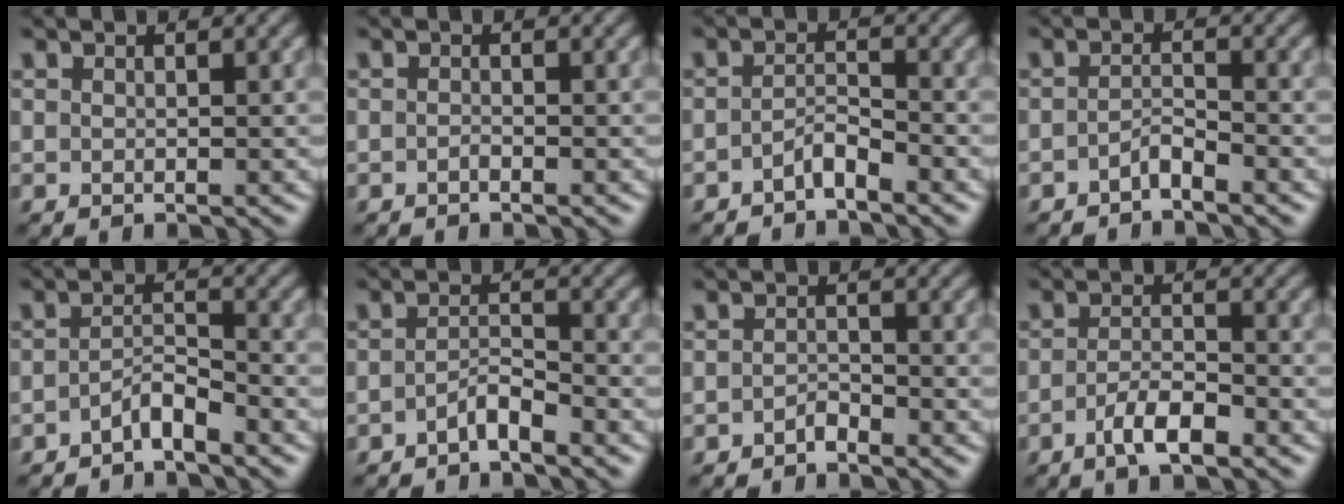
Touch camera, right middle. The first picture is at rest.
{"total": 0.5, "force": [-0.4, 0.1, 0.3], "torque": [-0.006, 0.001, -0.007]}
{"total": 1.8, "force": [-1.4, 0.3, 1.0], "torque": [-0.021, 0.007, -0.028]}
{"total": 1.5, "force": [-1.2, 0.3, 0.8], "torque": [-0.017, 0.005, -0.024]}
{"total": 2.2, "force": [-1.7, 0.4, 1.3], "torque": [-0.024, 0.009, -0.035]}
{"total": 1.9, "force": [-1.4, 0.3, 1.1], "torque": [-0.023, 0.007, -0.030]}
{"total": 1.1, "force": [-0.9, 0.4, 0.5], "torque": [-0.009, 0.004, -0.018]}
{"total": 3.1, "force": [-1.8, 0.9, 2.4], "torque": [-0.049, 0.003, -0.036]}